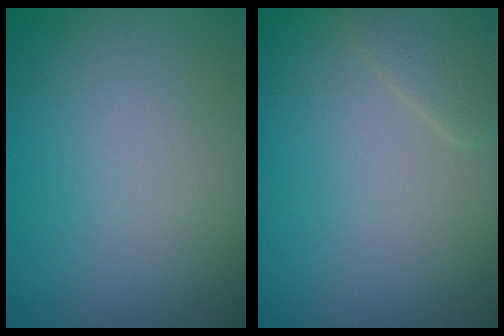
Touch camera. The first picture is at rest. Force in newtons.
{"total": 1.7, "press": 1.7, "slide": 0.2}